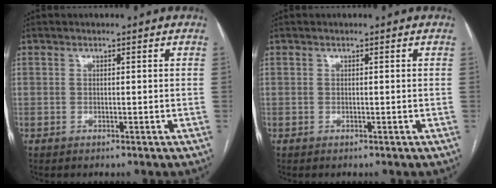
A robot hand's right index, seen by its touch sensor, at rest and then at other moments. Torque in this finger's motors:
{"motor_torque": [0.02, 0.02, 0.01, 0.01]}